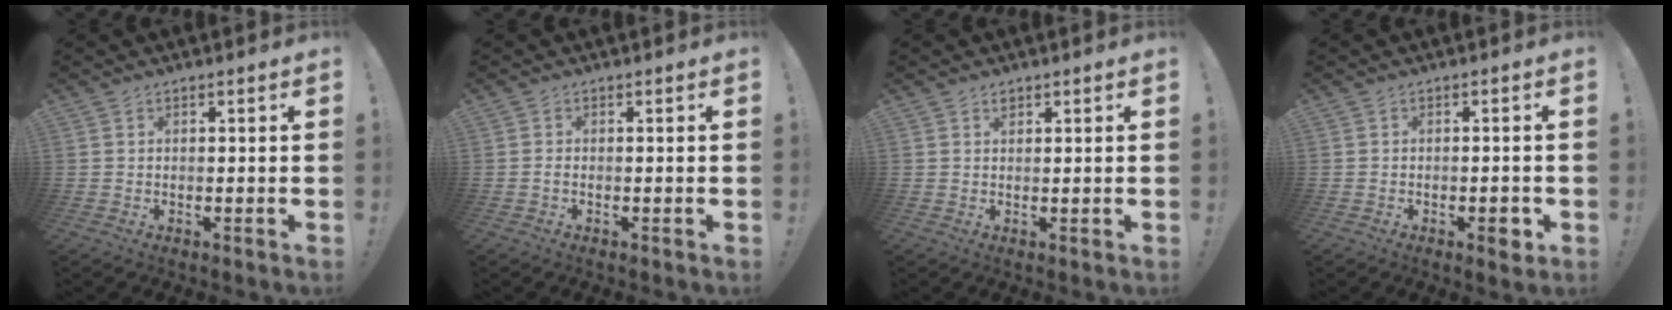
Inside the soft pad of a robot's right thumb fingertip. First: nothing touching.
{"total": 0.6, "force": [-0.4, 0.3, 0.3], "torque": [-0.014, 0.004, -0.005]}
{"total": 1.2, "force": [1.0, 0.7, 0.2], "torque": [0.005, -0.004, 0.018]}
{"total": 3.2, "force": [-1.5, 1.6, 2.3], "torque": [-0.028, 0.009, -0.024]}